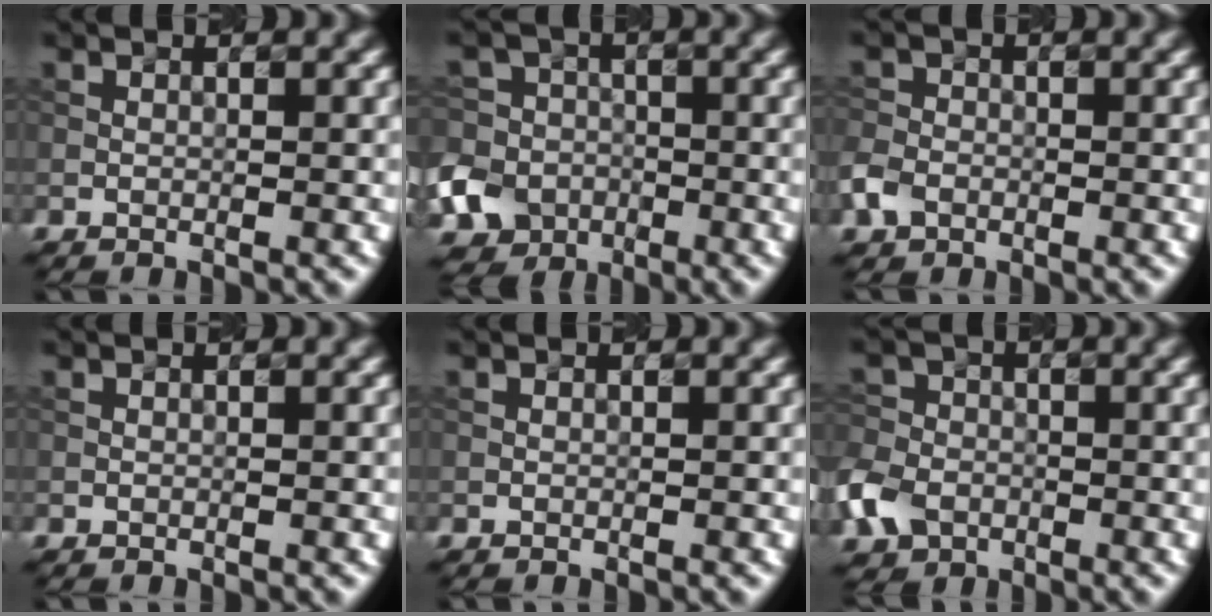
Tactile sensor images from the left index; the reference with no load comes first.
{"total": 10.1, "force": [-5.0, 8.3, 2.9], "torque": [-0.061, -0.031, -0.111]}
{"total": 2.5, "force": [-1.3, 1.9, 1.0], "torque": [-0.022, 0.000, -0.033]}
{"total": 0.0}
{"total": 0.0}
{"total": 5.2, "force": [-2.4, 3.9, 2.4], "torque": [-0.061, -0.005, -0.061]}